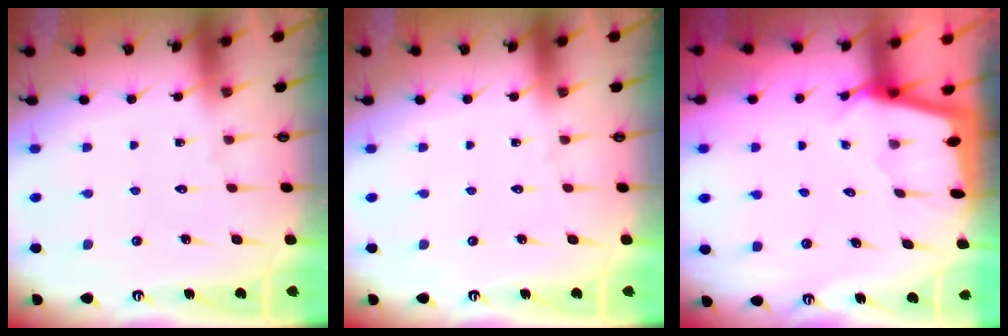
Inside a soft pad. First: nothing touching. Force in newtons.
{"total": 0.0}
{"total": 2.3, "press": 2.3, "slide": 0.3}